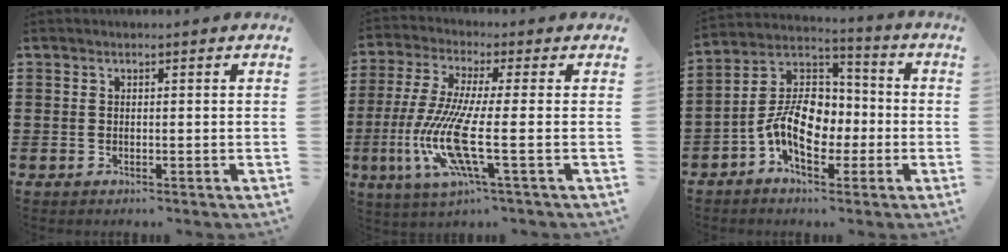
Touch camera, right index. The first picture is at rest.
{"total": 12.2, "force": [-3.2, 1.3, 11.7], "torque": [-0.273, -0.038, -0.071]}
{"total": 10.3, "force": [-2.8, 6.7, 7.3], "torque": [-0.174, 0.008, -0.057]}